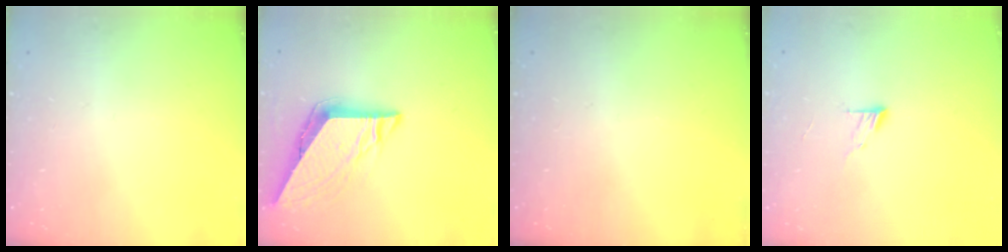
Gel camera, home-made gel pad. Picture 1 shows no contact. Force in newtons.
{"total": 8.8, "press": 8.8, "slide": 0.9}
{"total": 0.0}
{"total": 6.2, "press": 6.2, "slide": 0.6}